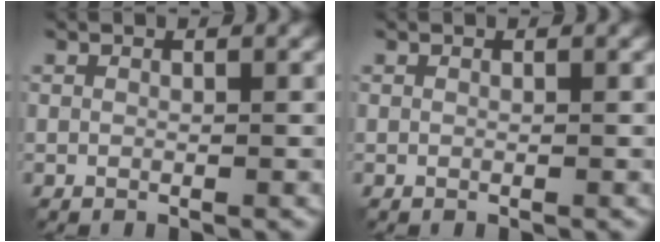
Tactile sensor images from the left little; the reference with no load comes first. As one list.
[{"total": 0.0}]